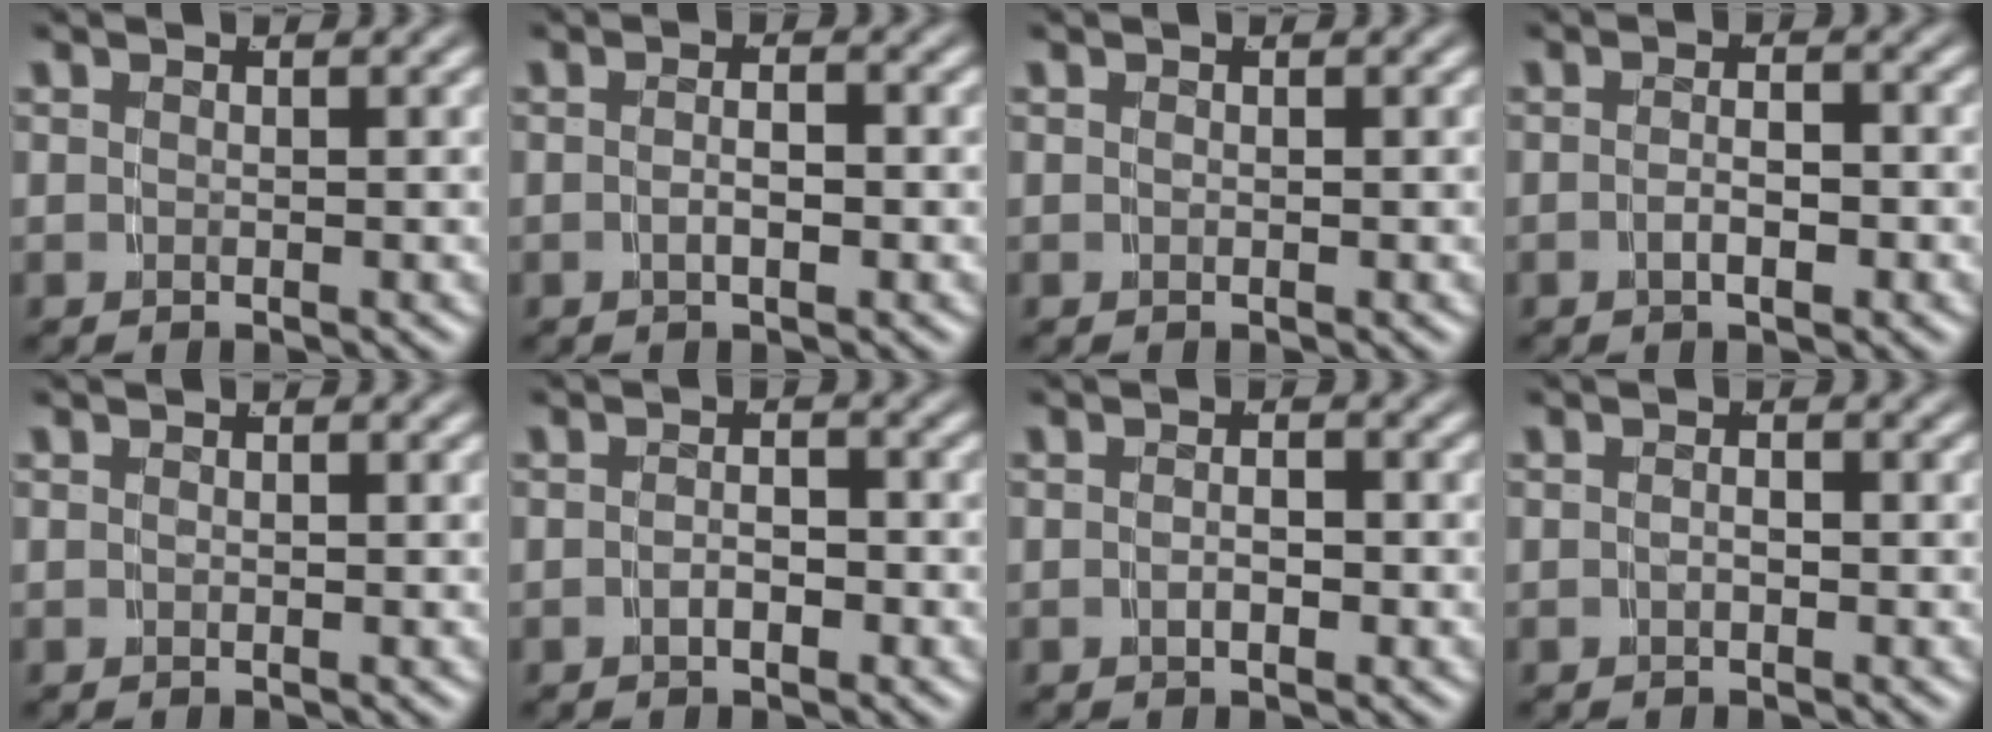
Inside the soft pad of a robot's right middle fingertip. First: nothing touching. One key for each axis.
{"total": 1.9, "fx": -1.0, "fy": 0.2, "fz": 1.6, "tx": -0.020, "ty": -0.005, "tz": -0.013}
{"total": 0.0}
{"total": 2.3, "fx": -1.4, "fy": 0.5, "fz": 1.7, "tx": -0.024, "ty": -0.003, "tz": -0.022}
{"total": 0.0}
{"total": 1.8, "fx": -1.3, "fy": 0.6, "fz": 1.1, "tx": -0.015, "ty": -0.001, "tz": -0.021}
{"total": 1.4, "fx": -0.8, "fy": 0.3, "fz": 1.1, "tx": -0.015, "ty": -0.003, "tz": -0.013}
{"total": 0.8, "fx": -0.6, "fy": -0.1, "fz": 0.5, "tx": -0.008, "ty": -0.003, "tz": -0.009}